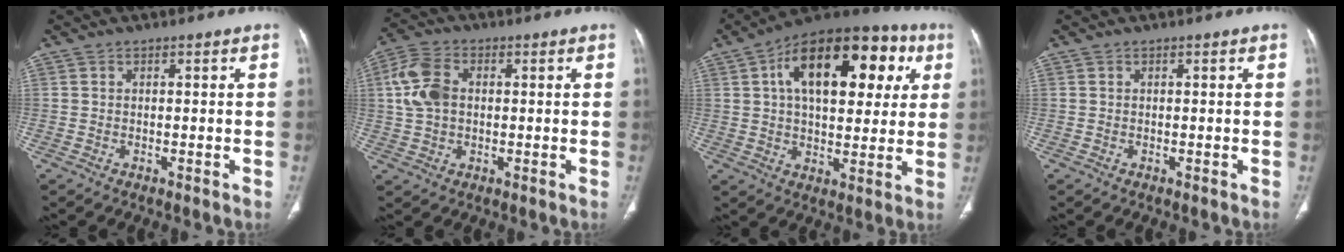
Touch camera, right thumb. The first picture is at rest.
{"total": 8.8, "force": [1.2, 6.0, 6.4], "torque": [-0.138, 0.014, 0.024]}
{"total": 23.9, "force": [7.2, 12.6, 19.0], "torque": [-0.250, 0.022, 0.102]}
{"total": 0.0}